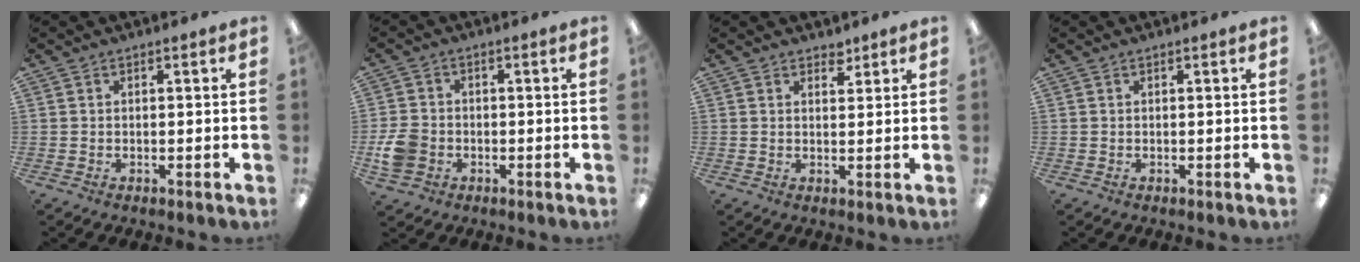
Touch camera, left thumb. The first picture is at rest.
{"total": 6.1, "force": [-1.7, 4.9, 3.1], "torque": [-0.062, 0.007, -0.032]}
{"total": 2.6, "force": [2.2, 1.3, 0.7], "torque": [0.000, -0.011, 0.037]}
{"total": 0.0}